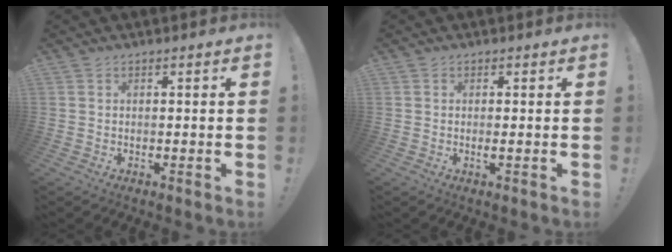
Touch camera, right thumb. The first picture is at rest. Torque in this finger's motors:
{"motor_torque": [-0.29, -0.01, 0.06, 0.14, -0.06]}